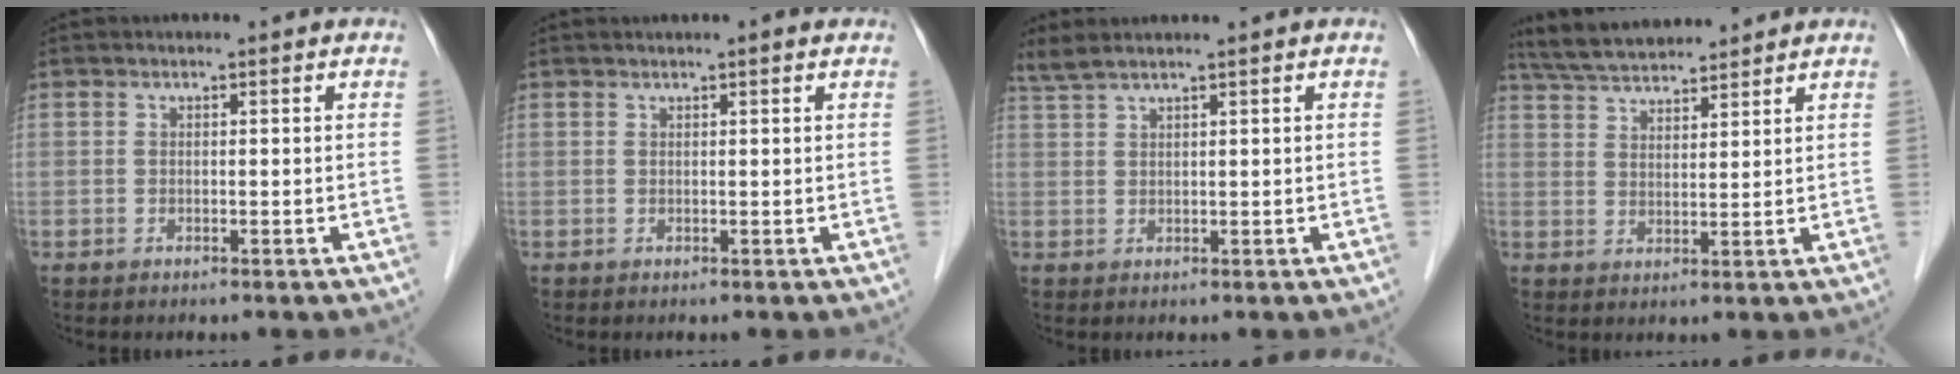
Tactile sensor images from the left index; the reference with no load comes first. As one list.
[{"total": 1.7, "force": [1.2, 0.2, 1.1], "torque": [-0.015, 0.012, 0.016]}, {"total": 3.0, "force": [2.5, -0.4, 1.6], "torque": [-0.040, 0.018, 0.057]}, {"total": 9.0, "force": [8.3, 1.6, 3.1], "torque": [-0.062, 0.026, 0.150]}]